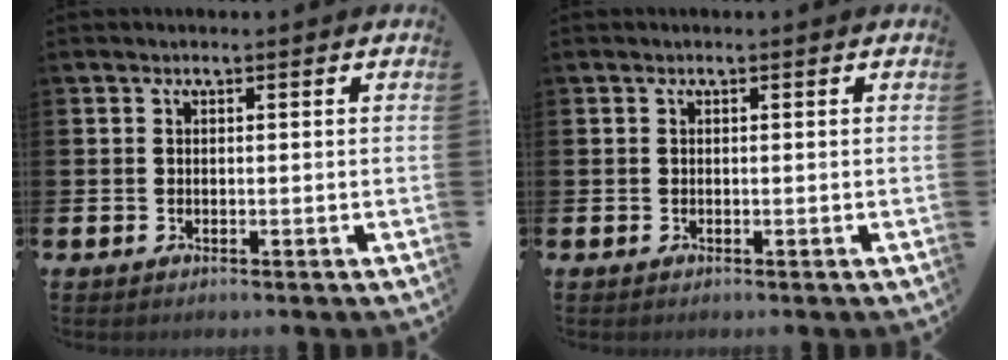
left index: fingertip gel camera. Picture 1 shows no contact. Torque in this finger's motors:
{"motor_torque": [0.00, 0.00, -0.01, 0.00]}